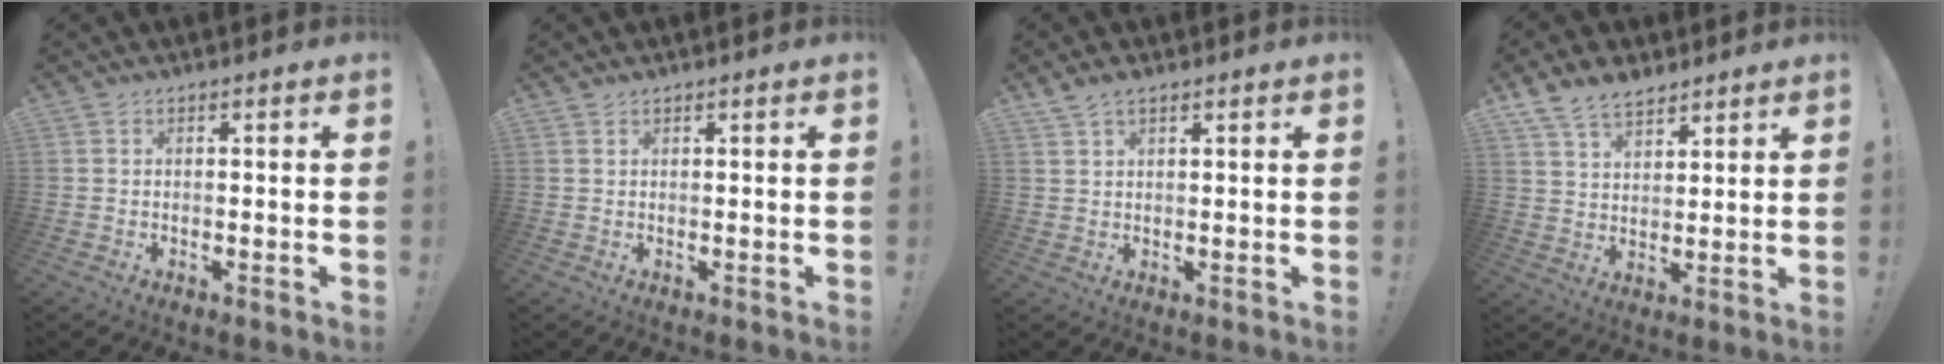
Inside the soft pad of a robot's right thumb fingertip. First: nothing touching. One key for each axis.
{"total": 0.7, "fx": 0.6, "fy": 0.3, "fz": 0.1, "tx": -0.002, "ty": -0.001, "tz": 0.013}
{"total": 3.6, "fx": 2.7, "fy": 1.4, "fz": 1.9, "tx": -0.038, "ty": -0.007, "tz": 0.052}
{"total": 8.8, "fx": 6.7, "fy": 4.5, "fz": 3.5, "tx": -0.071, "ty": -0.029, "tz": 0.133}